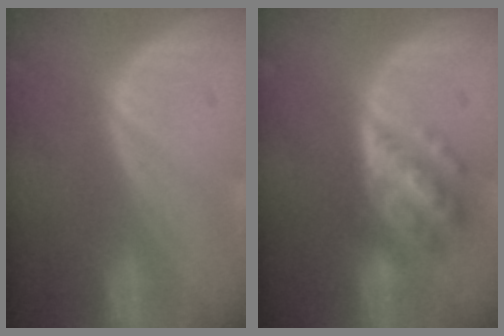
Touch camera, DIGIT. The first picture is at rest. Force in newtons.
{"total": 7.5, "press": 7.5, "slide": 0.5}